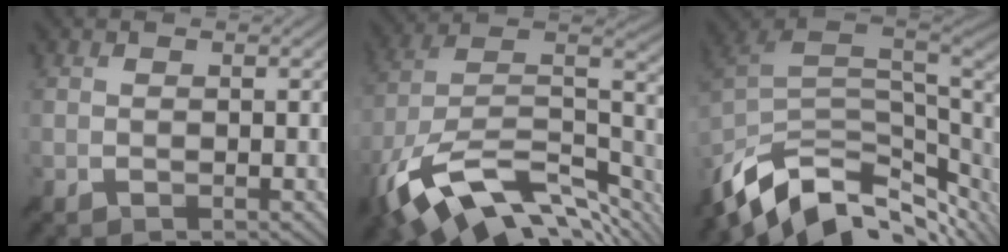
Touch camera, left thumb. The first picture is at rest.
{"total": 17.2, "force": [-8.1, 8.8, 12.3], "torque": [-0.288, -0.015, -0.138]}
{"total": 12.2, "force": [-6.7, 6.0, 8.2], "torque": [-0.197, -0.017, -0.113]}